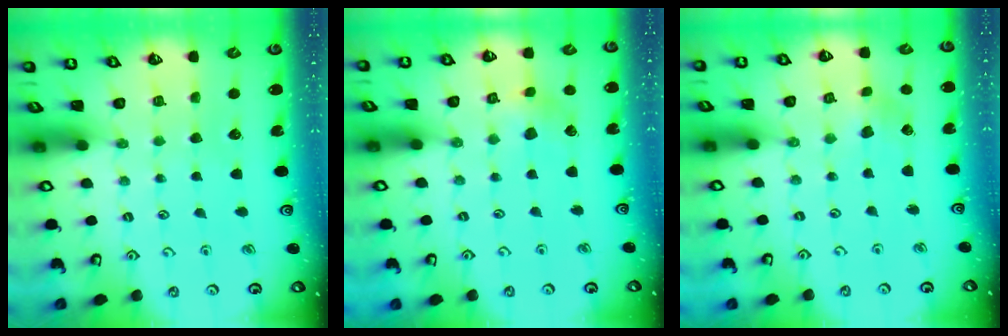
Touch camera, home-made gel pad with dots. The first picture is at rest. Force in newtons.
{"total": 4.5, "press": 4.5, "slide": 0.3}
{"total": 2.3, "press": 2.3, "slide": 0.3}